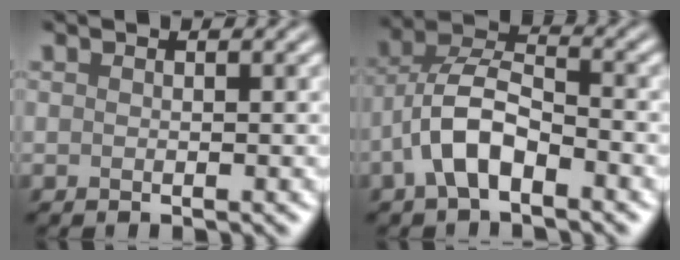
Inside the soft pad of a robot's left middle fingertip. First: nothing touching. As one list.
[{"total": 5.7, "force": [-2.7, 2.5, 4.3], "torque": [-0.081, 0.015, -0.055]}]